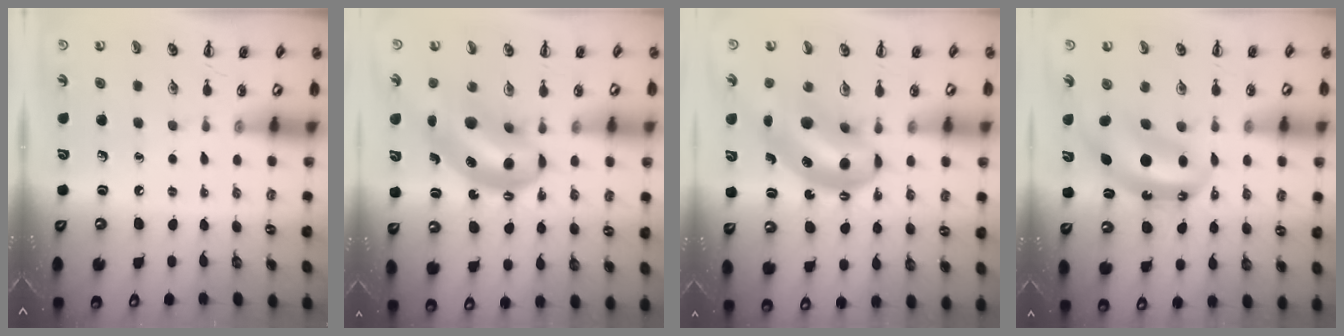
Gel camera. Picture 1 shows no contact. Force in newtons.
{"total": 13.2, "press": 12.8, "slide": 3.2}
{"total": 13.2, "press": 12.8, "slide": 3.2}
{"total": 8.6, "press": 8.4, "slide": 1.9}